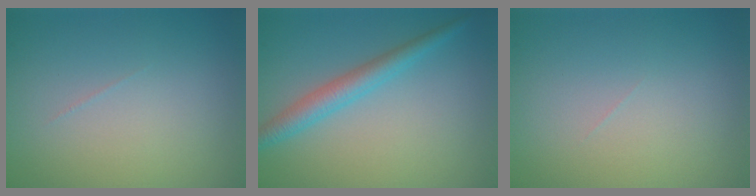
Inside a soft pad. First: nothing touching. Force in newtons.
{"total": 3.0, "press": 3.0, "slide": 0.2}
{"total": 0.0}